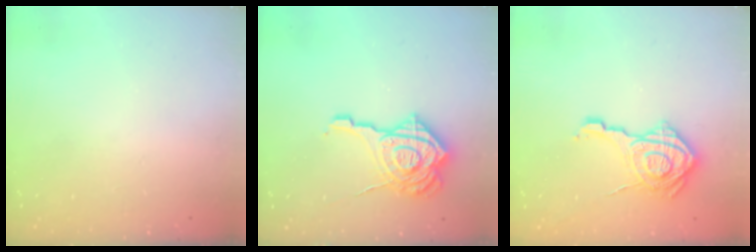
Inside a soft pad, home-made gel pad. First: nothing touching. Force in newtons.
{"total": 18.9, "press": 18.8, "slide": 1.9}
{"total": 17.5, "press": 17.5, "slide": 0.7}